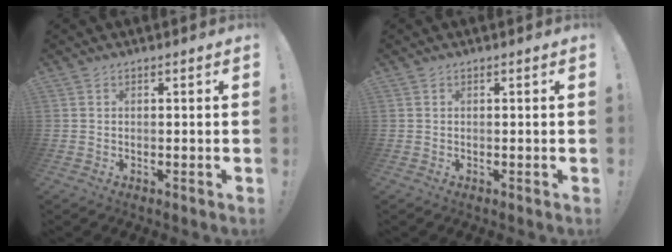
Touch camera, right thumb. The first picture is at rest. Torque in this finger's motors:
{"motor_torque": [0.00, 0.00, 0.00, 0.00, 0.00]}